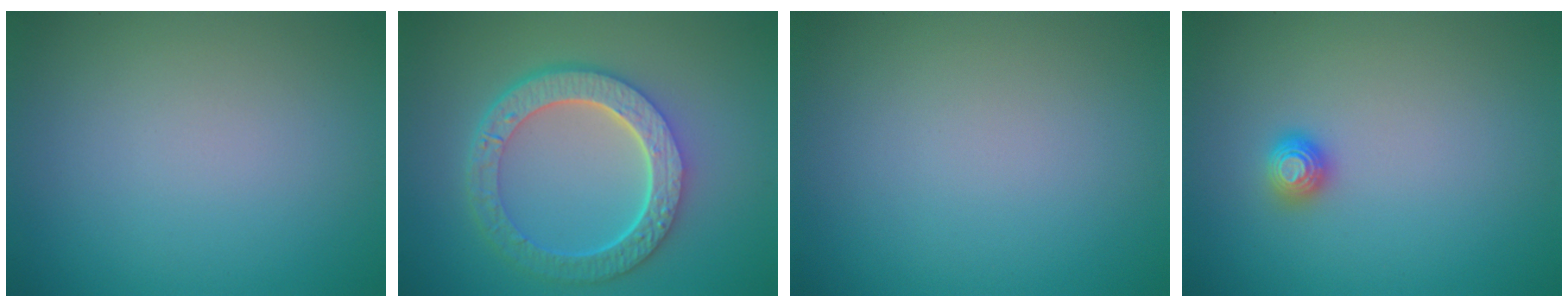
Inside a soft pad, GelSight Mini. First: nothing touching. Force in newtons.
{"total": 6.5, "press": 4.9, "slide": 4.3}
{"total": 0.0}
{"total": 1.1, "press": 1.1, "slide": 0.2}